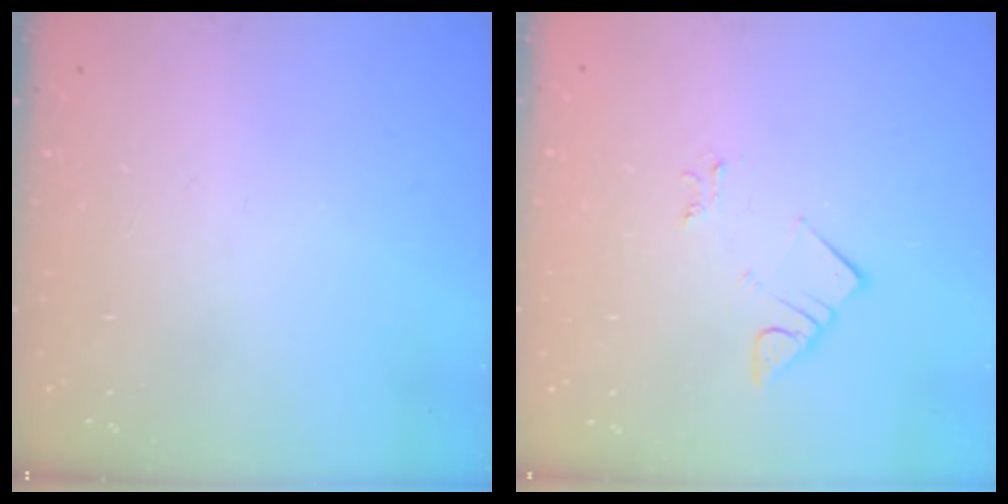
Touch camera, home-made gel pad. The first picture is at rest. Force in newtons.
{"total": 3.3, "press": 3.3, "slide": 0.1}